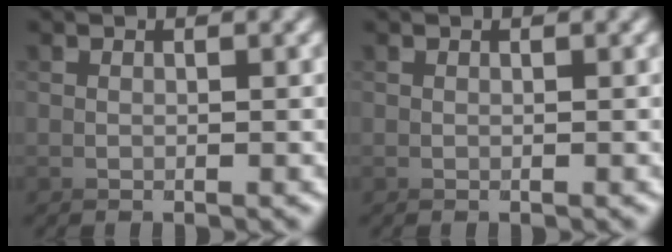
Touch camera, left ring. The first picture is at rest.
{"total": 0.0}